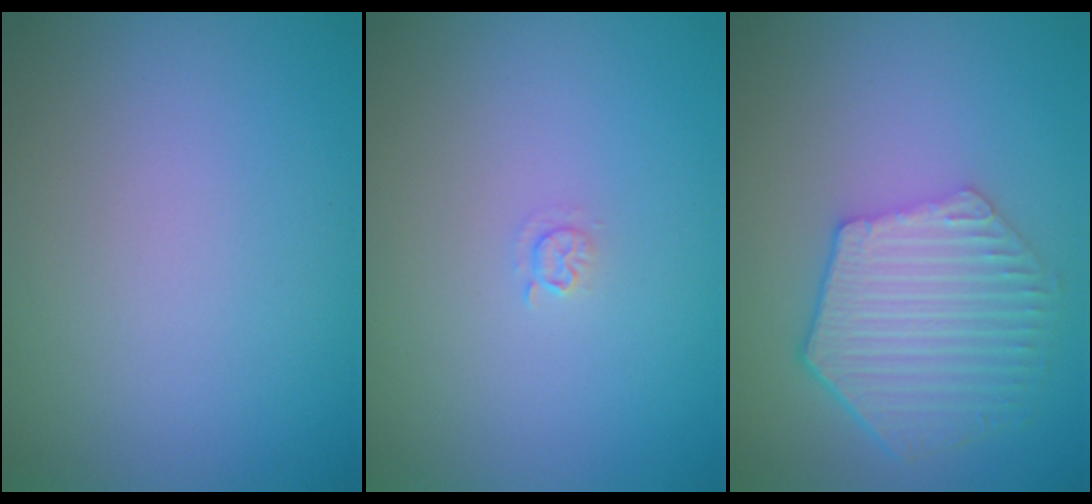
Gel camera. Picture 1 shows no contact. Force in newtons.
{"total": 0.7, "press": 0.3, "slide": 0.6}
{"total": 5.9, "press": 4.6, "slide": 3.8}